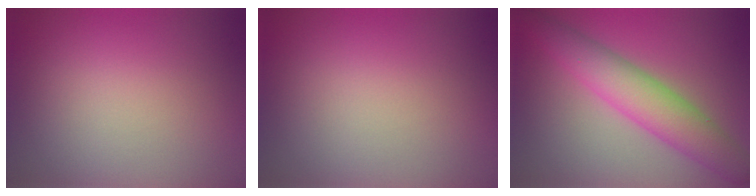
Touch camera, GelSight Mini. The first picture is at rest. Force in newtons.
{"total": 0.0}
{"total": 5.8, "press": 5.8, "slide": 0.3}